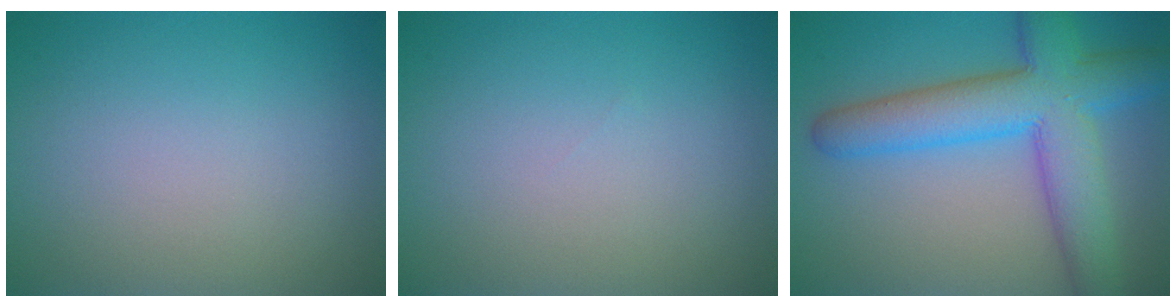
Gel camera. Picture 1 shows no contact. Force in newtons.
{"total": 0.0}
{"total": 9.0, "press": 9.0, "slide": 0.5}